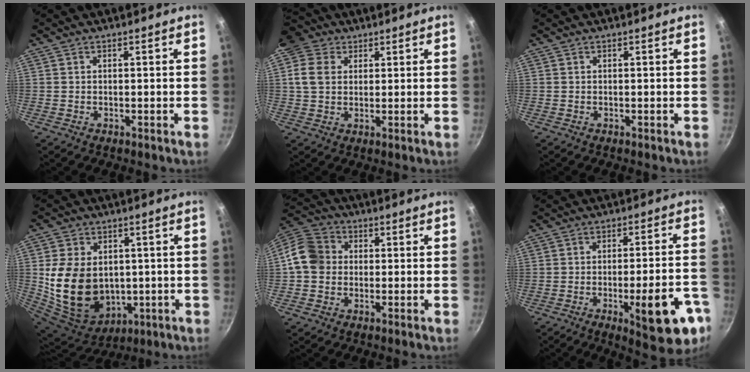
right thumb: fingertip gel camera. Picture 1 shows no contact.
{"total": 7.7, "force": [2.5, 6.0, 4.1], "torque": [-0.054, 0.004, 0.037]}
{"total": 0.0}
{"total": 18.1, "force": [0.4, 13.8, 11.7], "torque": [-0.208, -0.017, 0.031]}
{"total": 9.3, "force": [0.0, 8.0, 4.6], "torque": [-0.058, 0.021, -0.023]}
{"total": 16.5, "force": [-6.8, 5.1, 14.1], "torque": [-0.146, 0.027, -0.083]}